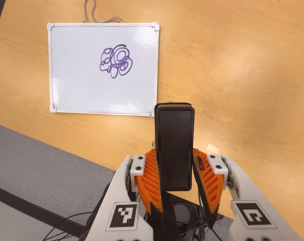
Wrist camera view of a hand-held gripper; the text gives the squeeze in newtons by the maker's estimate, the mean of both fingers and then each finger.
{"total": 4.8, "left": 3.3, "right": 6.2}